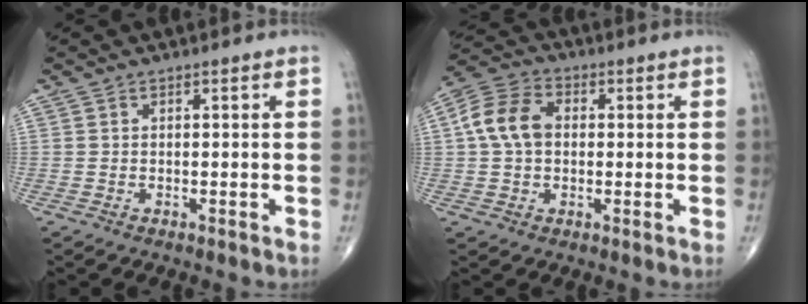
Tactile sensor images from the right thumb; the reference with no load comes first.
{"total": 9.5, "force": [0.9, 6.7, 6.6], "torque": [-0.129, 0.024, 0.008]}